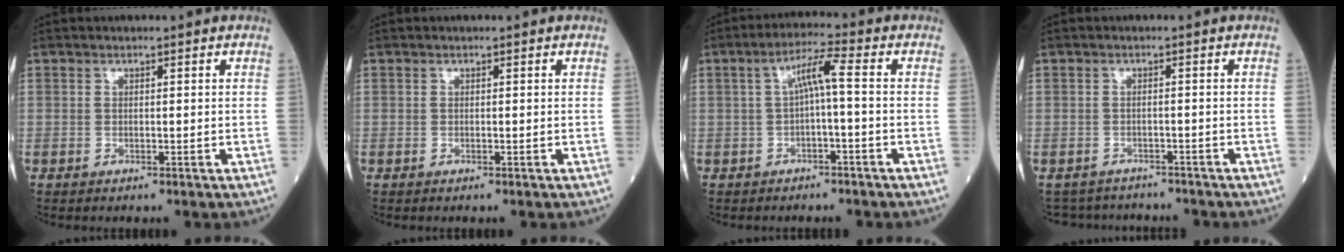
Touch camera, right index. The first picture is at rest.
{"total": 0.0}
{"total": 4.8, "force": [0.0, 0.4, 4.8], "torque": [-0.085, 0.023, 0.000]}
{"total": 6.1, "force": [-5.6, 2.4, -0.1], "torque": [0.003, 0.012, -0.074]}